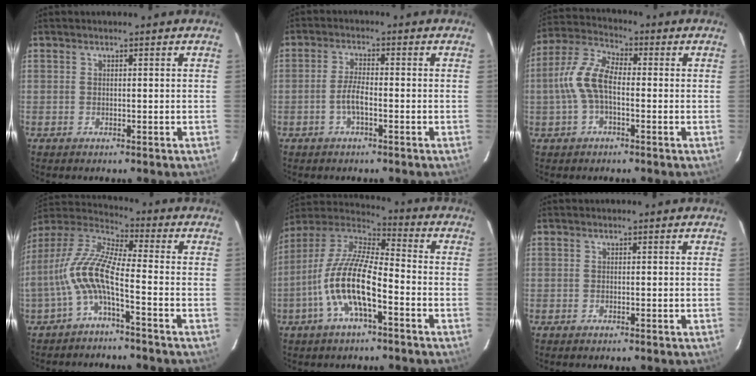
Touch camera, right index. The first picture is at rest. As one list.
[{"total": 3.8, "force": [-1.4, 1.0, 3.3], "torque": [-0.071, 0.002, -0.027]}, {"total": 9.7, "force": [-1.1, 4.7, 8.4], "torque": [-0.183, 0.020, -0.026]}, {"total": 11.0, "force": [-3.3, 1.9, 10.3], "torque": [-0.220, 0.011, -0.070]}, {"total": 14.8, "force": [-5.4, 4.4, 13.1], "torque": [-0.264, -0.004, -0.109]}, {"total": 0.0}]